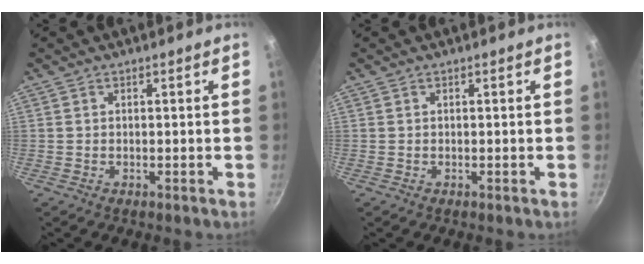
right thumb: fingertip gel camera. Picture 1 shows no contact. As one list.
[{"total": 0.0}]